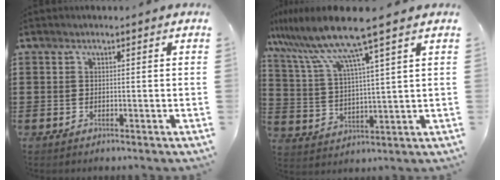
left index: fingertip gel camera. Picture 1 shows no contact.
{"total": 10.6, "force": [8.1, -0.4, 6.8], "torque": [-0.168, -0.044, 0.130]}